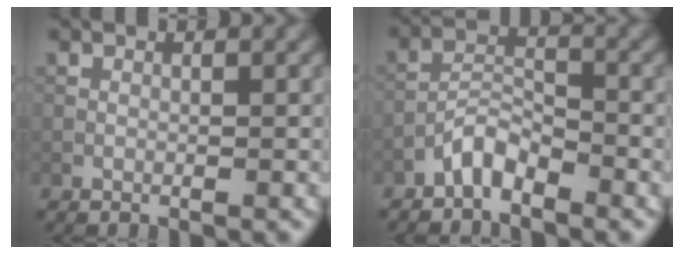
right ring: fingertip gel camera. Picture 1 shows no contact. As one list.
[{"total": 2.8, "force": [-2.3, 1.0, 1.3], "torque": [-0.020, 0.014, -0.049]}]